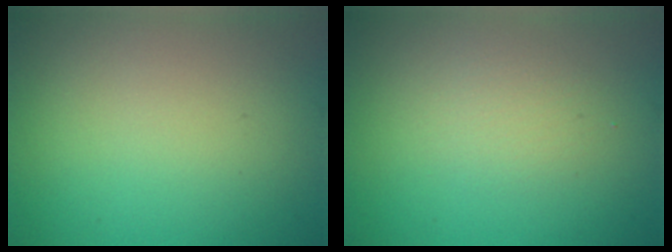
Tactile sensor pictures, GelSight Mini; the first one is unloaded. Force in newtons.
{"total": 1.7, "press": 1.7, "slide": 0.0}